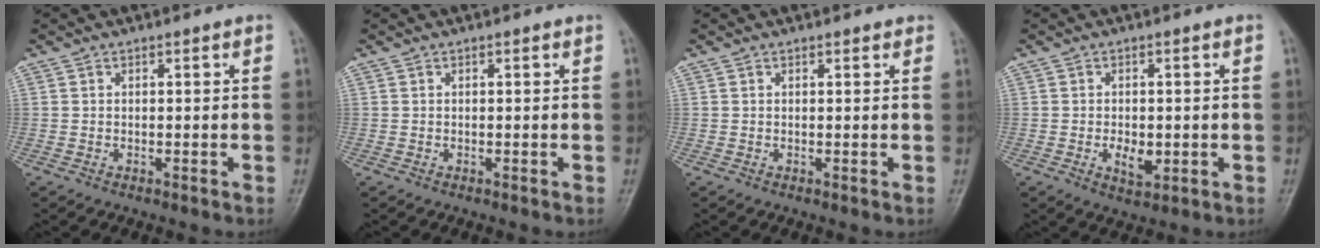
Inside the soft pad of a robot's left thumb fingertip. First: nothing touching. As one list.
[{"total": 0.0}, {"total": 0.8, "force": [0.6, 0.3, 0.3], "torque": [-0.003, -0.003, 0.005]}, {"total": 4.3, "force": [-0.8, 2.5, 3.4], "torque": [-0.048, -0.005, -0.008]}]